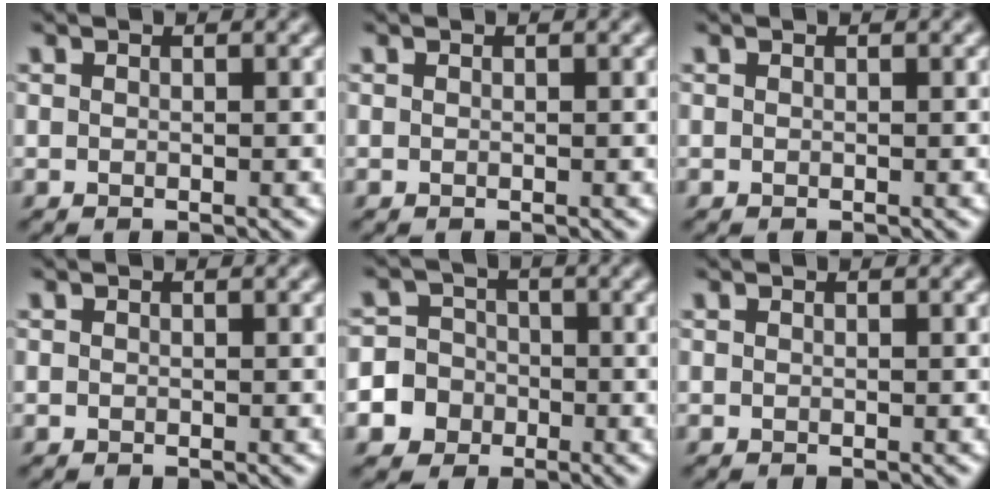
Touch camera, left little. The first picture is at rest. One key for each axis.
{"total": 0.0}
{"total": 0.0}
{"total": 0.0}
{"total": 7.9, "fx": -3.2, "fy": 7.2, "fz": 1.1, "tx": -0.029, "ty": -0.003, "tz": -0.077}
{"total": 0.0}